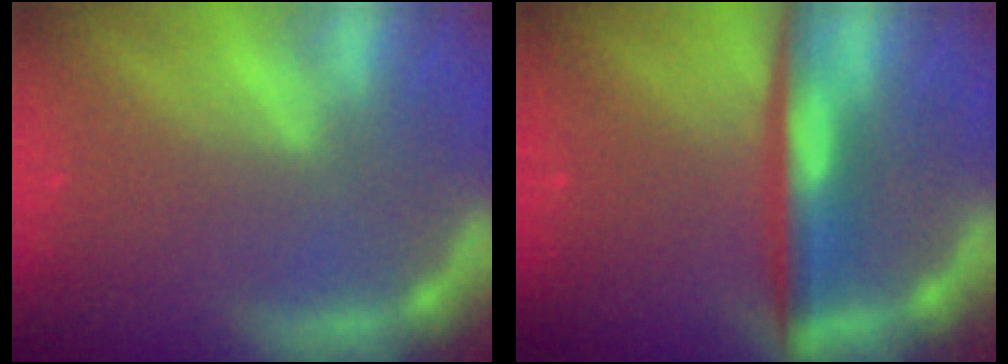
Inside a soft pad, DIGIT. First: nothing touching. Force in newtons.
{"total": 5.0}